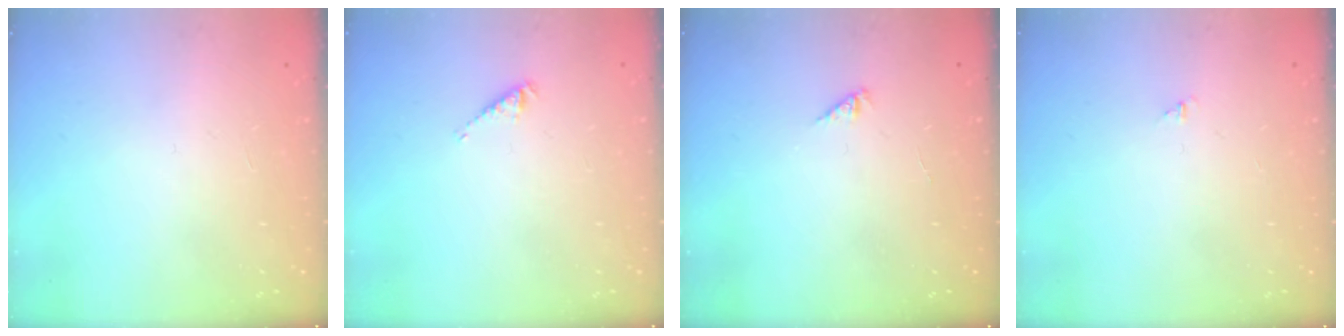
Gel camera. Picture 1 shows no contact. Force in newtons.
{"total": 2.8, "press": 2.8, "slide": 0.5}
{"total": 0.0}
{"total": 0.7, "press": 0.7, "slide": 0.1}